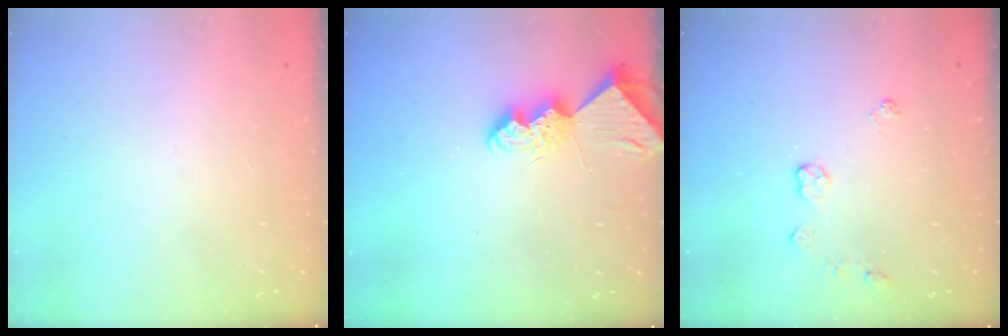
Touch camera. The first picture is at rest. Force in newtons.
{"total": 8.2, "press": 8.2, "slide": 0.9}
{"total": 3.6, "press": 3.6, "slide": 0.4}